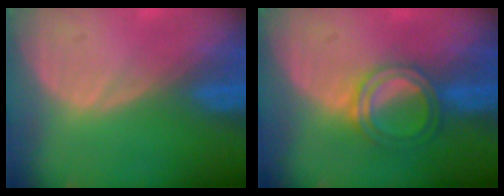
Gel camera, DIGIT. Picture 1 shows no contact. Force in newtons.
{"total": 5.0, "press": 4.6, "slide": 1.9}